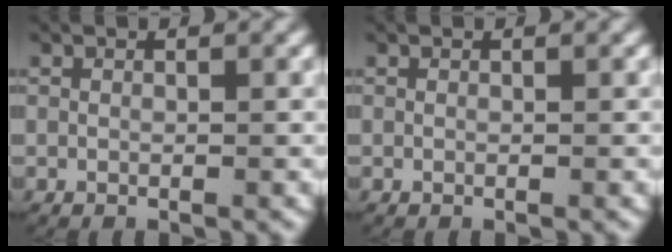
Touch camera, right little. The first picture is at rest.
{"total": 0.0}